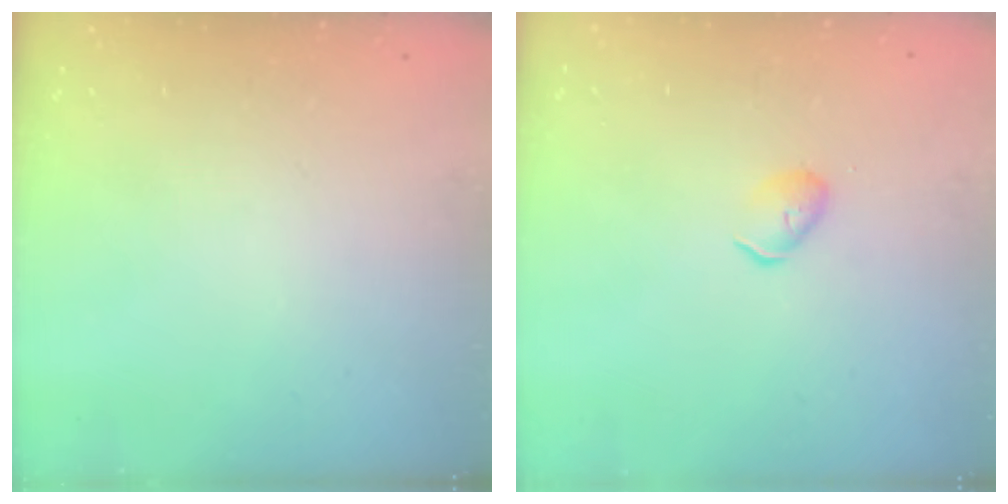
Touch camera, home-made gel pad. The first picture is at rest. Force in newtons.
{"total": 3.9, "press": 3.8, "slide": 0.7}